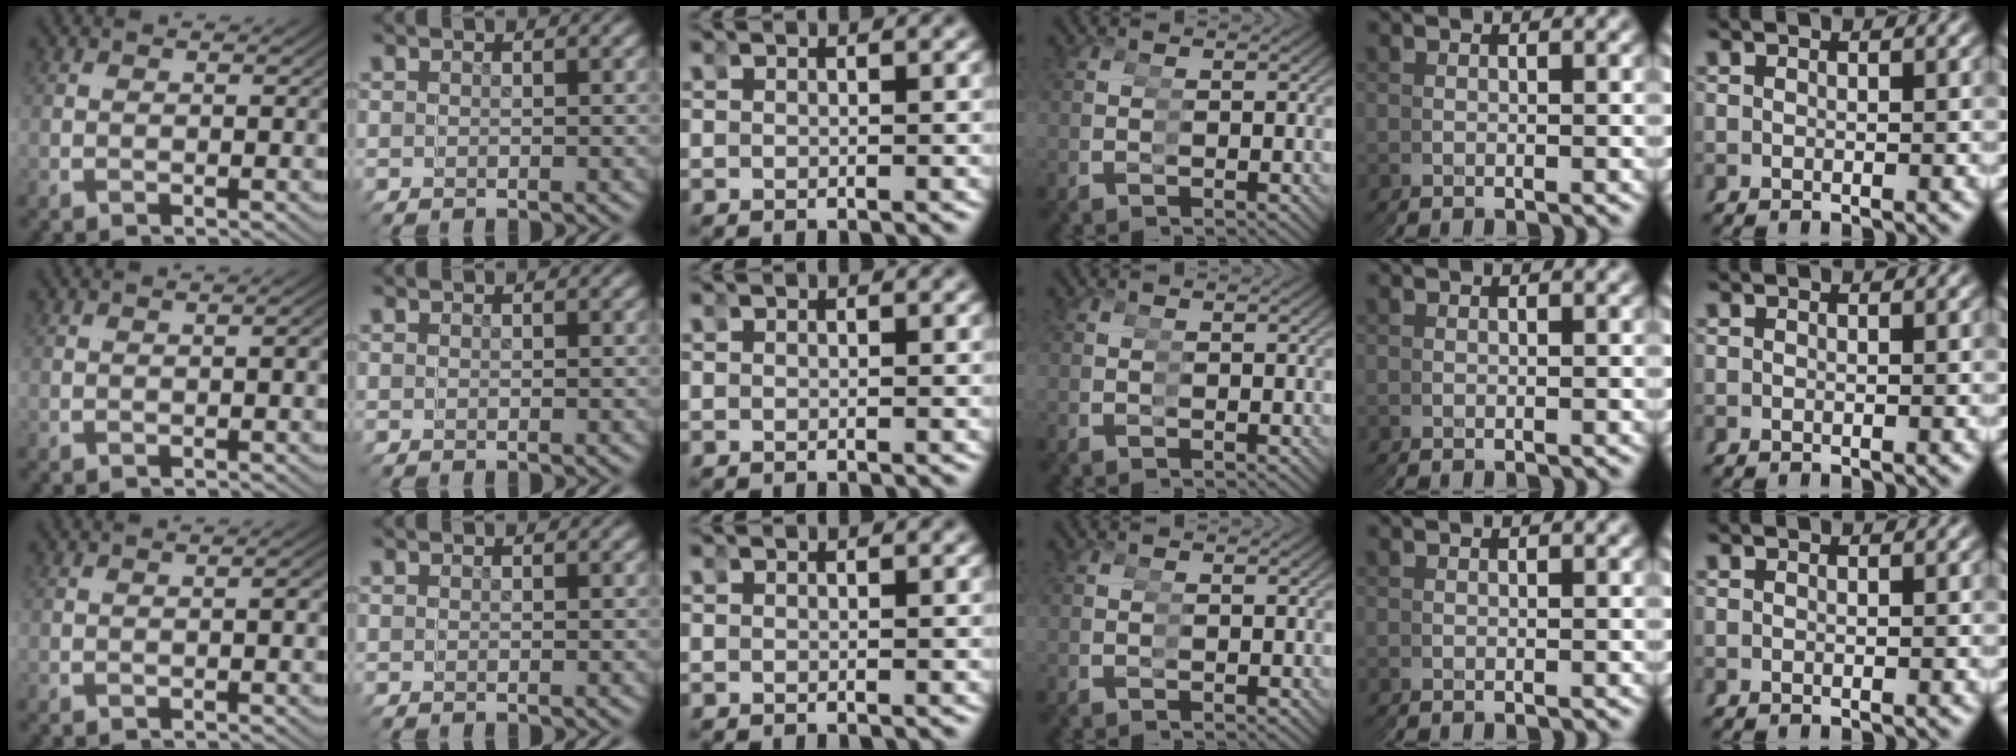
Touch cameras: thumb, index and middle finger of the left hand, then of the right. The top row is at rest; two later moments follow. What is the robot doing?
{"motion": "reach", "object": "tape"}